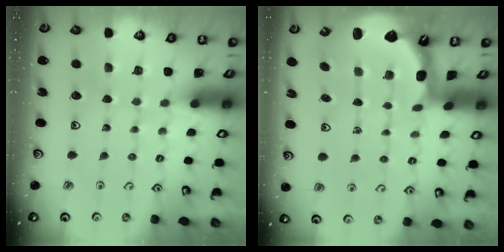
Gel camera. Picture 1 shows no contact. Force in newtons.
{"total": 2.5, "press": 1.9, "slide": 1.6}